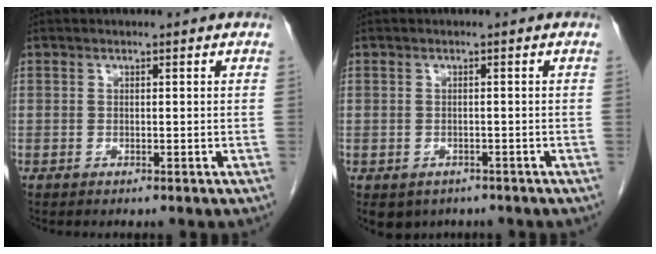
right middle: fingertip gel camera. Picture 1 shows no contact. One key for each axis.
{"total": 4.1, "fx": -2.8, "fy": 2.8, "fz": 0.8, "tx": -0.009, "ty": 0.002, "tz": -0.035}